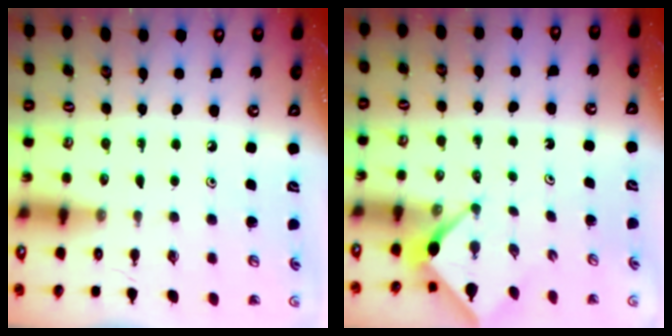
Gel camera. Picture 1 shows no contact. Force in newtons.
{"total": 2.4, "press": 2.4, "slide": 0.3}